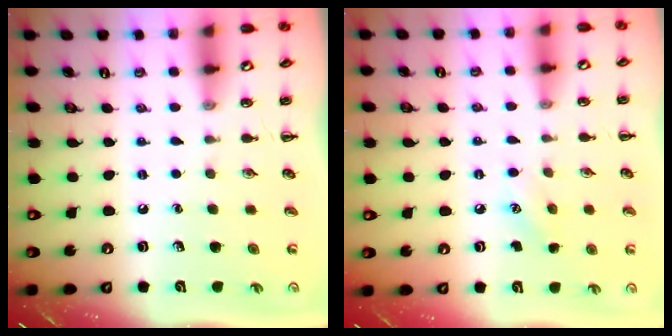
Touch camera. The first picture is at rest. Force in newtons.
{"total": 6.1, "press": 5.9, "slide": 1.5}